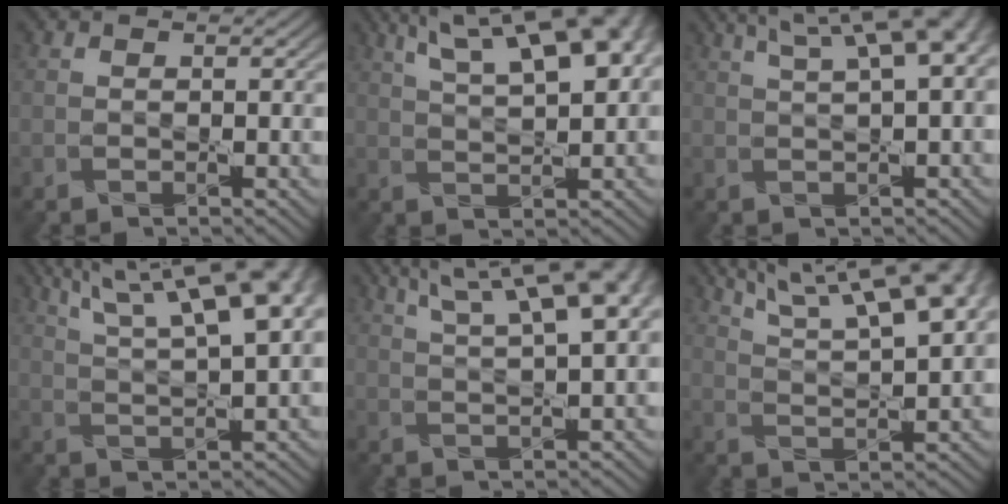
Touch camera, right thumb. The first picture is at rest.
{"total": 14.0, "force": [6.7, 4.7, 11.3], "torque": [-0.187, 0.036, 0.087]}
{"total": 9.9, "force": [4.6, 2.6, 8.4], "torque": [-0.113, 0.035, 0.056]}
{"total": 16.4, "force": [8.5, 4.8, 13.2], "torque": [-0.207, 0.040, 0.113]}
{"total": 13.7, "force": [6.9, 3.8, 11.2], "torque": [-0.173, 0.043, 0.086]}
{"total": 16.9, "force": [10.1, 4.9, 12.6], "torque": [-0.202, 0.032, 0.137]}